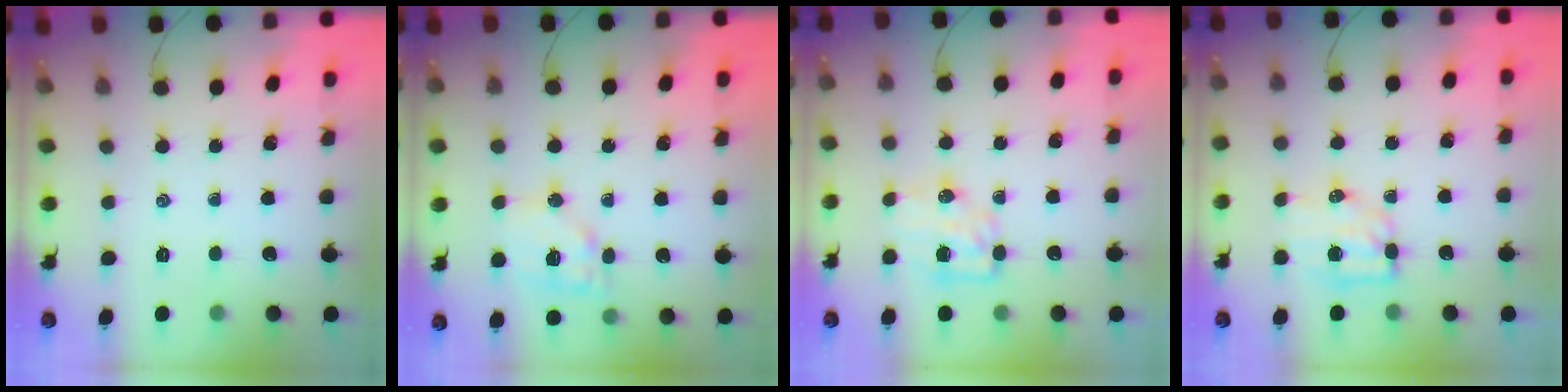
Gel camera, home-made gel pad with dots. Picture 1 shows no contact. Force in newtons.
{"total": 11.6, "press": 11.4, "slide": 2.0}
{"total": 6.5, "press": 6.5, "slide": 0.4}
{"total": 7.1, "press": 7.0, "slide": 0.9}